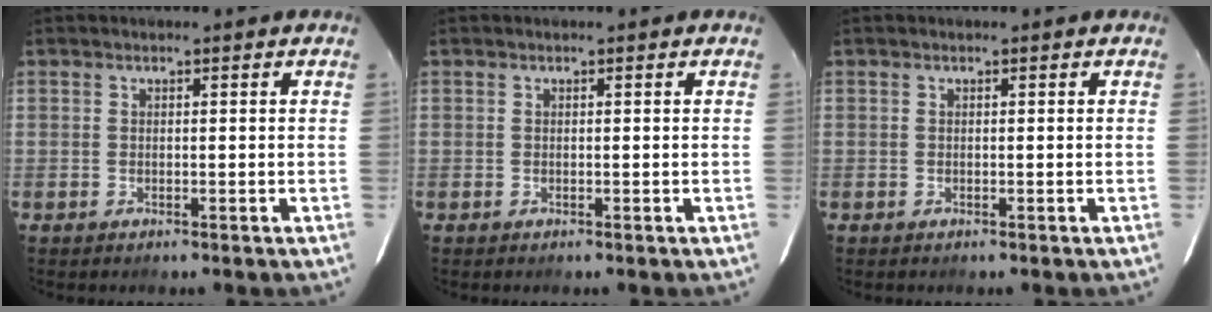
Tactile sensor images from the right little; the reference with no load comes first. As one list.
[{"total": 0.0}, {"total": 0.0}]